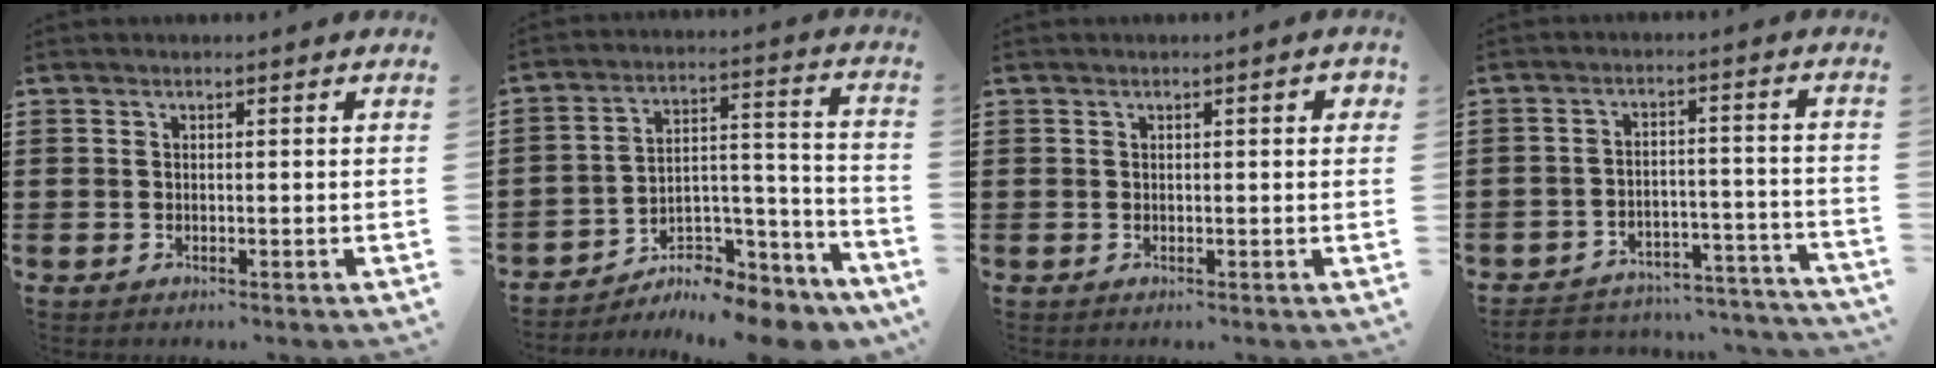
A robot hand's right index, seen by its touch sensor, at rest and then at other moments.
{"total": 7.8, "force": [-7.1, 2.3, 2.2], "torque": [-0.025, 0.022, -0.135]}
{"total": 1.2, "force": [0.3, 0.2, 1.1], "torque": [-0.020, 0.002, 0.003]}
{"total": 4.1, "force": [-3.9, 1.0, 0.7], "torque": [-0.015, 0.005, -0.080]}